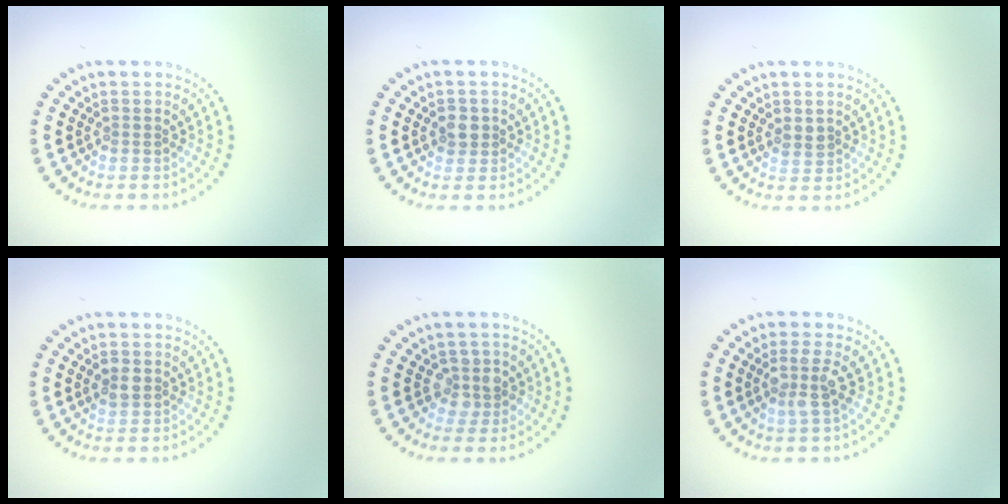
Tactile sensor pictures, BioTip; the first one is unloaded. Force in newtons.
{"total": 1.7, "press": 1.6, "slide": 0.5}
{"total": 1.2, "press": 1.1, "slide": 0.5}
{"total": 1.6, "press": 1.5, "slide": 0.3}
{"total": 2.3, "press": 2.0, "slide": 1.1}
{"total": 2.5, "press": 2.2, "slide": 1.2}